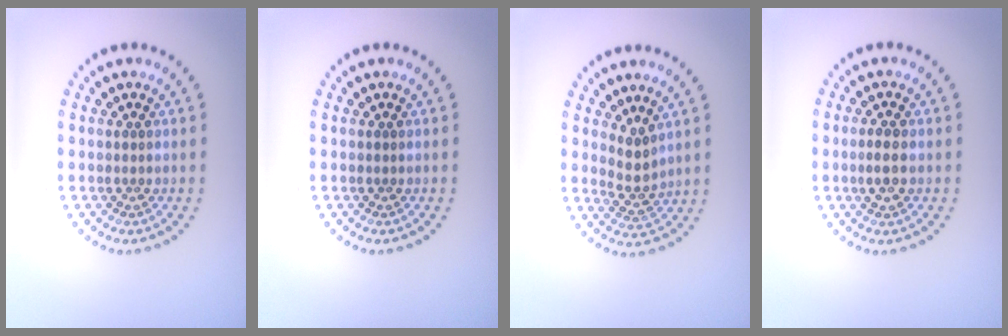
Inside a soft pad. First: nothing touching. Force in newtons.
{"total": 0.0}
{"total": 2.2, "press": 1.7, "slide": 1.4}
{"total": 1.7, "press": 1.7, "slide": 0.3}